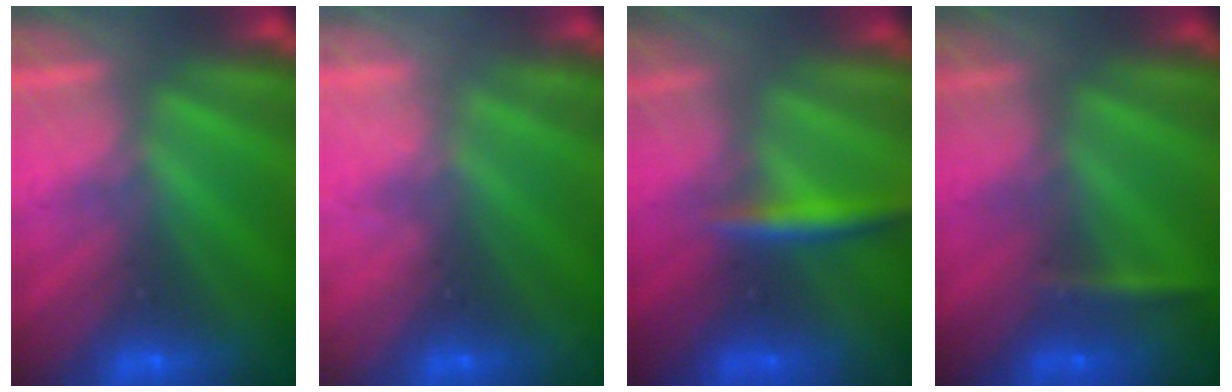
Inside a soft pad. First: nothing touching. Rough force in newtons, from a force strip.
{"total": 2.3}
{"total": 2.8}
{"total": 2.3}